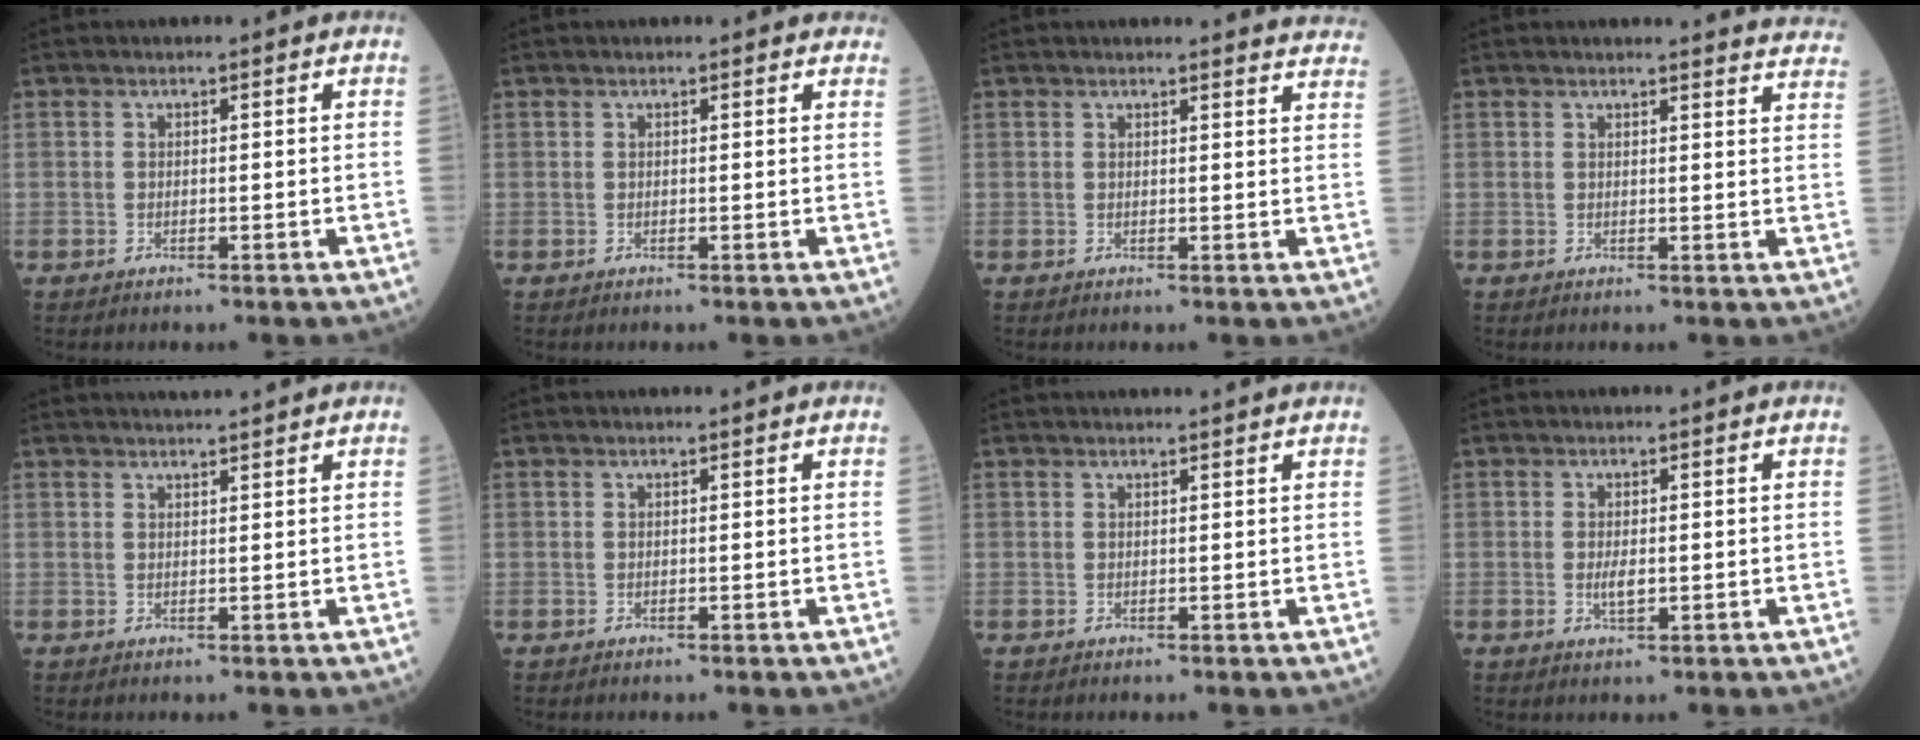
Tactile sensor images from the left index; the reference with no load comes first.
{"total": 0.6, "force": [-0.4, 0.4, -0.1], "torque": [0.005, 0.009, -0.016]}
{"total": 9.5, "force": [9.4, 0.7, 0.9], "torque": [0.025, -0.055, 0.064]}
{"total": 9.9, "force": [9.8, 0.6, 0.8], "torque": [0.027, -0.071, 0.065]}
{"total": 3.8, "force": [3.6, -0.2, 1.3], "torque": [-0.019, 0.021, 0.050]}
{"total": 0.5, "force": [0.5, -0.1, 0.1], "torque": [-0.004, 0.001, 0.008]}
{"total": 3.4, "force": [3.3, -0.2, 0.9], "torque": [-0.010, 0.014, 0.036]}
{"total": 1.9, "force": [-0.3, 0.6, 1.8], "torque": [-0.037, -0.003, -0.002]}